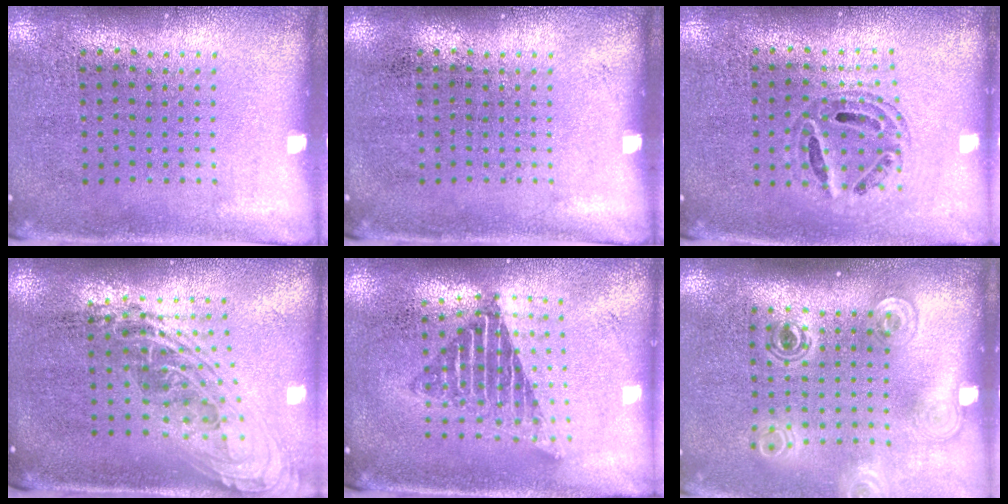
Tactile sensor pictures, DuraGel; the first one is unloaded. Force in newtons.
{"total": 0.0}
{"total": 0.6, "press": 0.6, "slide": 0.2}
{"total": 2.2, "press": 1.6, "slide": 1.4}
{"total": 1.7, "press": 1.4, "slide": 1.0}
{"total": 1.8, "press": 1.4, "slide": 1.2}